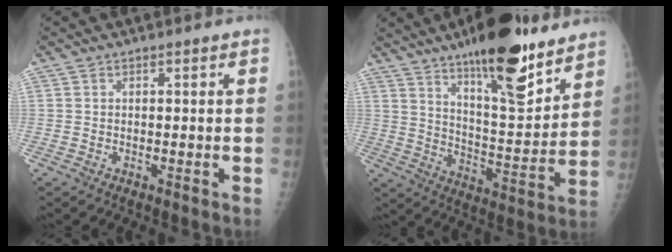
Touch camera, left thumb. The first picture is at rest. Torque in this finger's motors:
{"motor_torque": [3.10, 0.82, 1.43, -1.32, 0.42]}